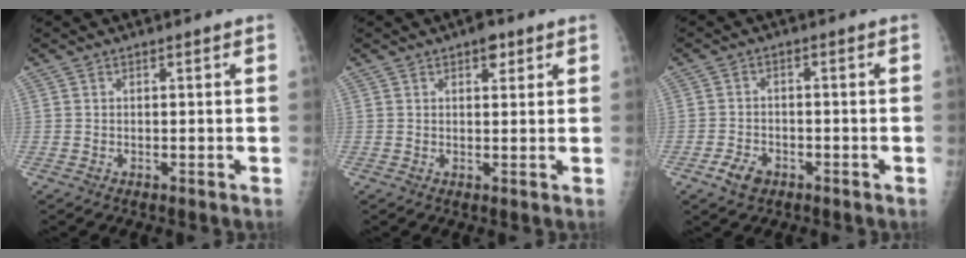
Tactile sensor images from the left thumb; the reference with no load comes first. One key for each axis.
{"total": 3.0, "fx": 1.8, "fy": 1.5, "fz": 1.9, "tx": -0.014, "ty": -0.006, "tz": 0.022}
{"total": 4.0, "fx": -2.3, "fy": 2.7, "fz": 2.0, "tx": -0.033, "ty": 0.011, "tz": -0.038}